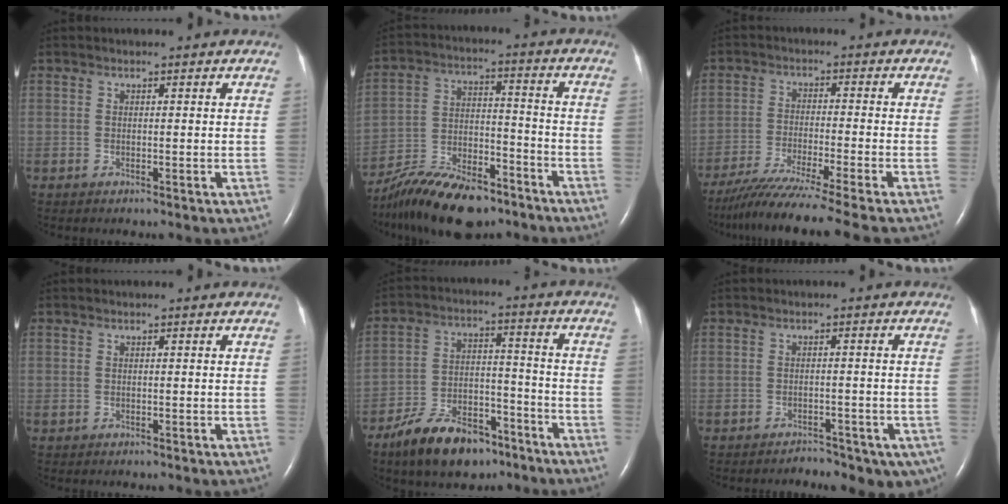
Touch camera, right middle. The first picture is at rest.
{"total": 16.6, "force": [-13.3, 5.4, 8.4], "torque": [-0.168, -0.003, -0.232]}
{"total": 14.4, "force": [-12.1, -2.2, 7.6], "torque": [-0.115, -0.048, -0.194]}
{"total": 0.0}
{"total": 12.4, "force": [-8.9, 5.5, 6.6], "torque": [-0.123, 0.006, -0.153]}
{"total": 7.1, "force": [-5.3, 3.9, 2.7], "torque": [-0.019, 0.008, -0.062]}